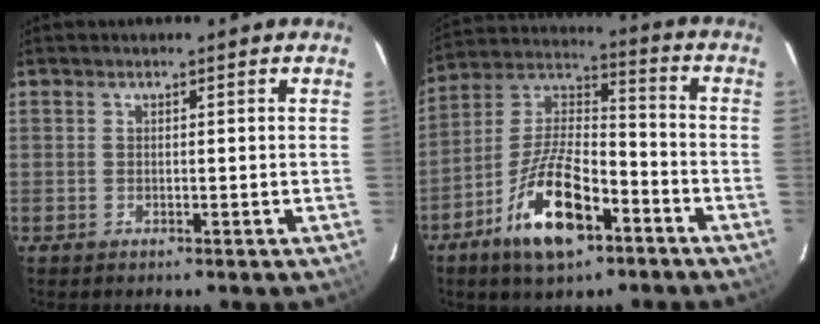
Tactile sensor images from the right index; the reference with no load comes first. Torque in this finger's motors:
{"motor_torque": [1.15, -0.98, 0.93, 0.21]}